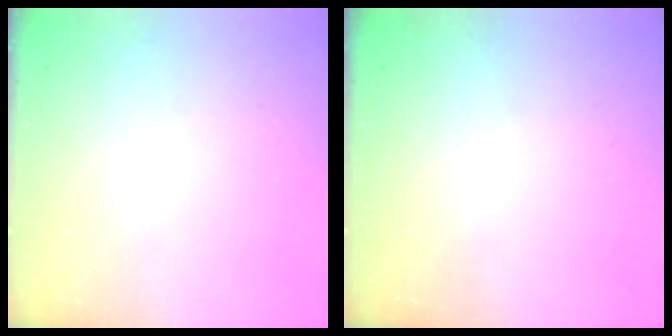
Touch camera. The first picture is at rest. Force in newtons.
{"total": 0.0}